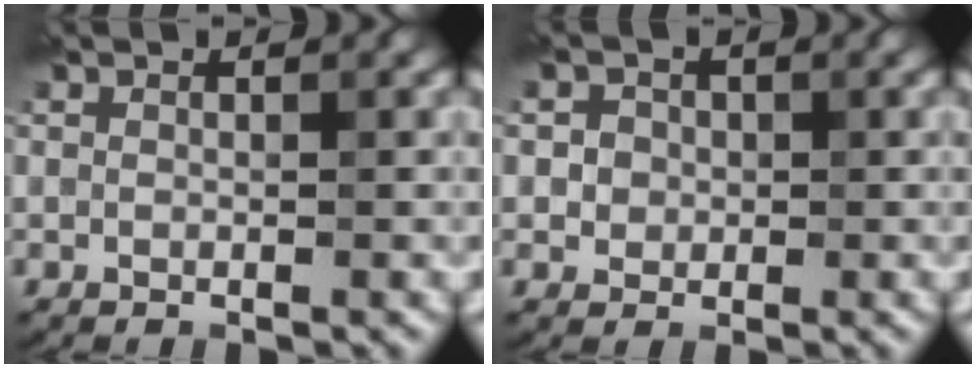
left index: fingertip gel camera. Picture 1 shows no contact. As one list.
[{"total": 2.2, "force": [0.3, 2.0, 0.8], "torque": [-0.004, 0.006, 0.000]}]